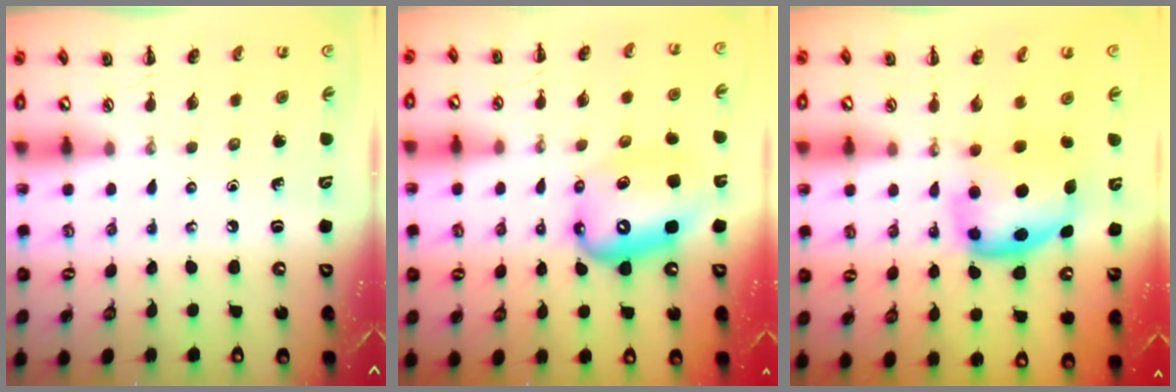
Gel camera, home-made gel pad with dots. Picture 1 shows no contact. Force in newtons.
{"total": 10.2, "press": 9.9, "slide": 2.7}
{"total": 7.1, "press": 7.0, "slide": 1.1}